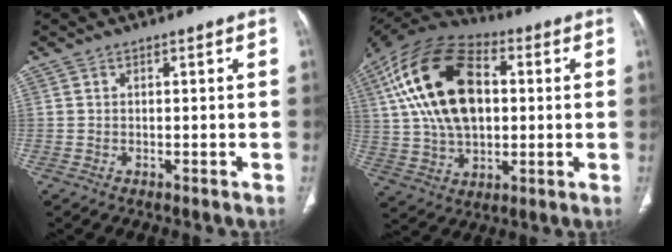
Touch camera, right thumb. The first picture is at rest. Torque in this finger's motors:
{"motor_torque": [0.15, 2.56, 1.94, -0.76, 0.29]}